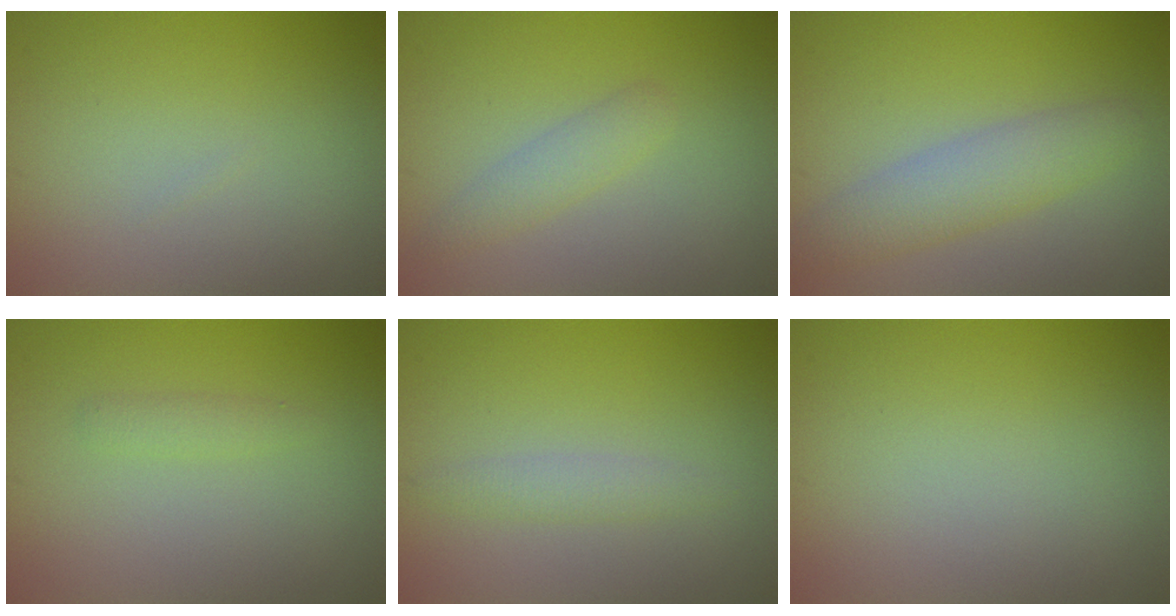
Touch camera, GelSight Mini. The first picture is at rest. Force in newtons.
{"total": 1.9, "press": 1.9, "slide": 0.0}
{"total": 3.8, "press": 3.8, "slide": 0.0}
{"total": 0.9, "press": 0.9, "slide": 0.0}
{"total": 1.5, "press": 1.4, "slide": 0.1}
{"total": 0.0}